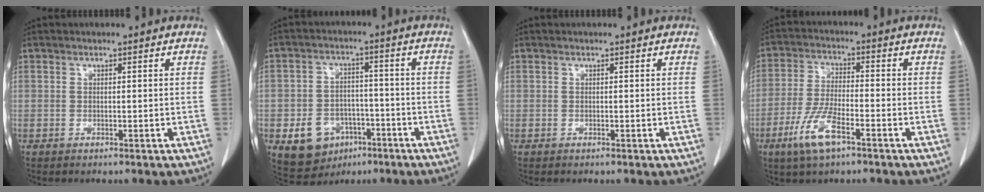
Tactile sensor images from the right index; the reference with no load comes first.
{"total": 9.0, "force": [-4.0, 7.1, 3.8], "torque": [-0.070, 0.013, -0.052]}
{"total": 0.0}
{"total": 8.2, "force": [-4.6, 1.9, 6.6], "torque": [-0.140, -0.012, -0.087]}